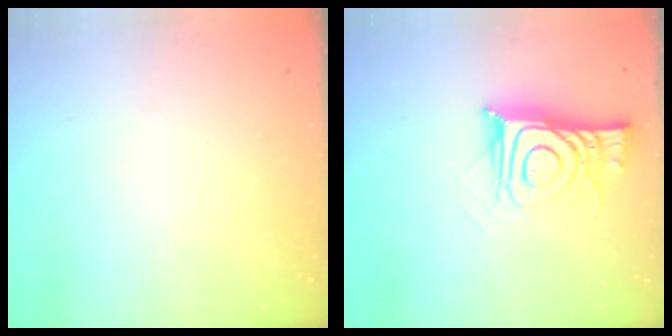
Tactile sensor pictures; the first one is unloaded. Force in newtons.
{"total": 12.1, "press": 12.0, "slide": 1.2}